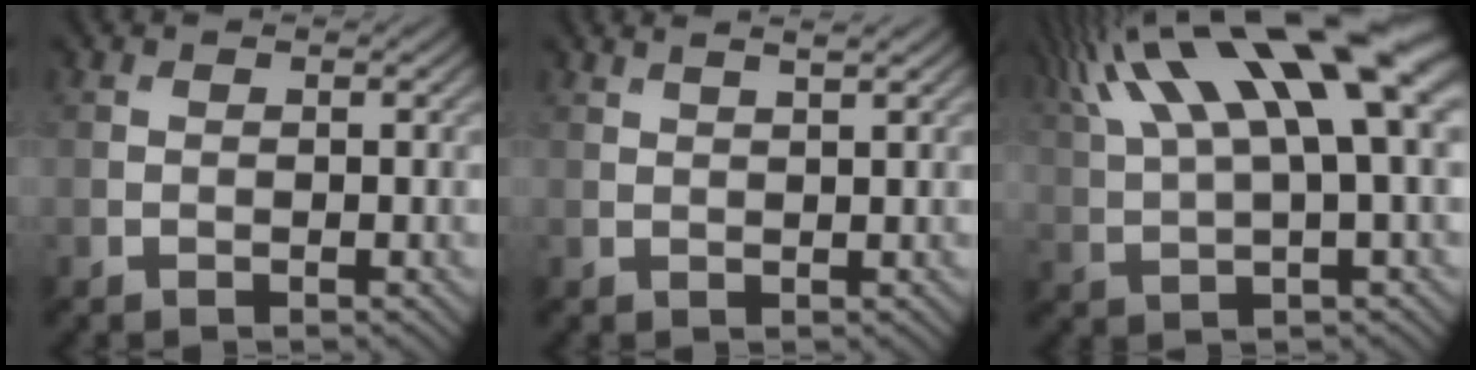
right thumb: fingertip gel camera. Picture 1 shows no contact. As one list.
[{"total": 1.9, "force": [1.5, 0.1, 1.1], "torque": [-0.016, 0.004, 0.028]}, {"total": 16.7, "force": [8.3, 4.1, 13.8], "torque": [-0.295, 0.026, 0.159]}]